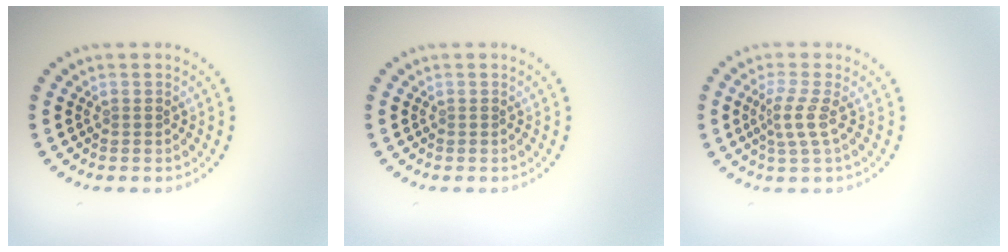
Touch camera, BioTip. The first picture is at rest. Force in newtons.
{"total": 0.0}
{"total": 2.3, "press": 1.5, "slide": 1.6}